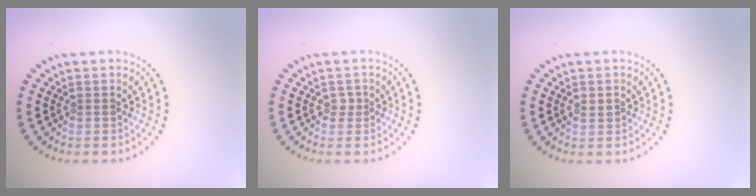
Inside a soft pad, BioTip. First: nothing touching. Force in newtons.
{"total": 0.7, "press": 0.5, "slide": 0.5}
{"total": 0.8, "press": 0.8, "slide": 0.1}